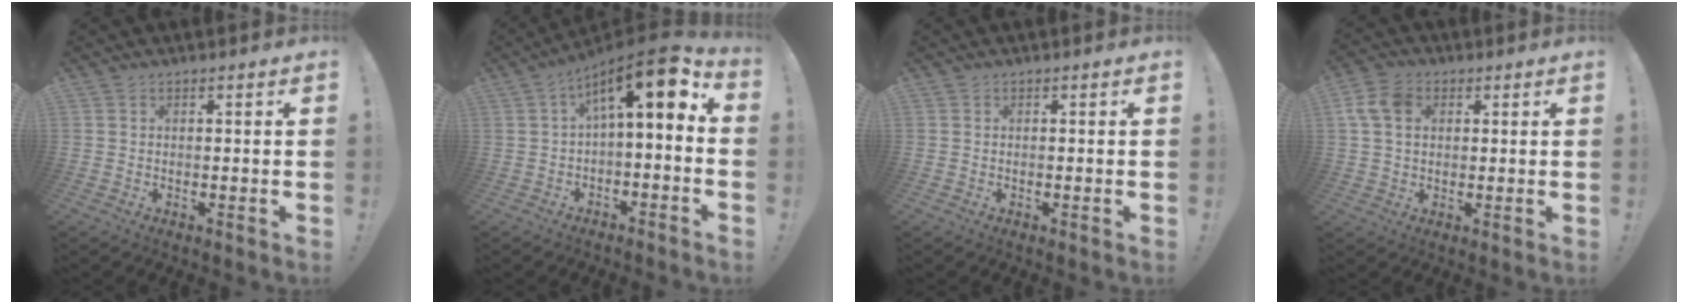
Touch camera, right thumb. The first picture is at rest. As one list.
[{"total": 11.6, "force": [3.6, 2.1, 10.8], "torque": [-0.166, -0.031, 0.051]}, {"total": 0.0}, {"total": 9.2, "force": [2.7, 6.8, 5.6], "torque": [-0.113, 0.006, 0.053]}]